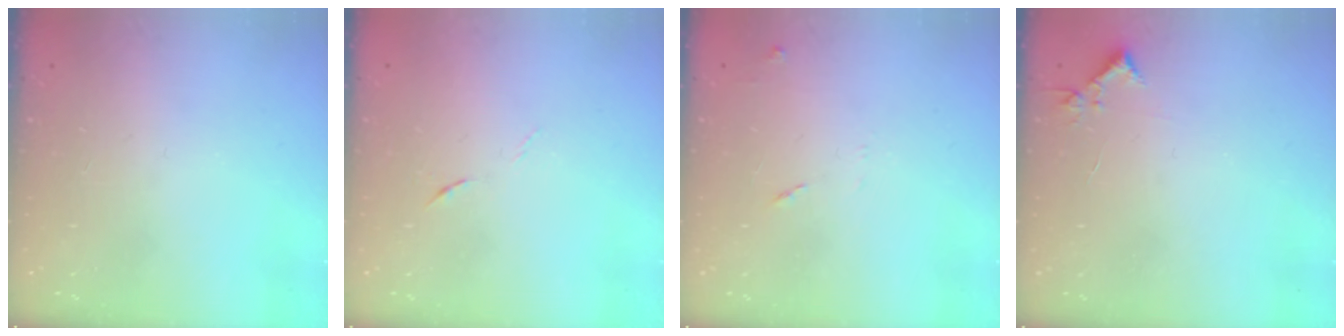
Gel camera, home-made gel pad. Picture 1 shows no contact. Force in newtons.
{"total": 4.4, "press": 4.2, "slide": 1.3}
{"total": 5.7, "press": 5.7, "slide": 0.7}
{"total": 4.4, "press": 4.4, "slide": 0.5}